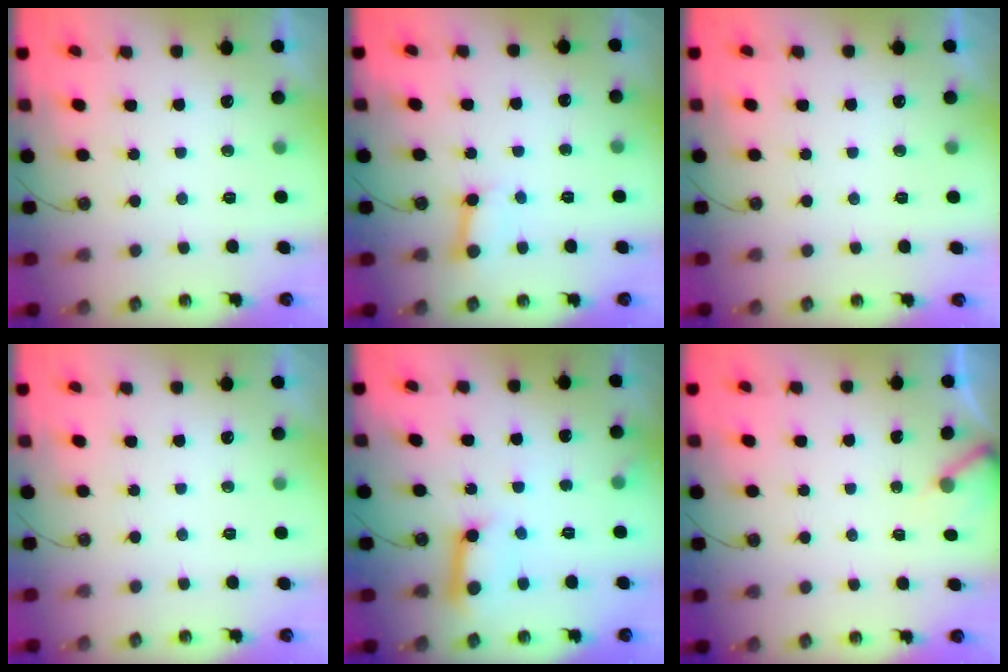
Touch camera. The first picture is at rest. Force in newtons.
{"total": 3.1, "press": 3.1, "slide": 0.1}
{"total": 0.0}
{"total": 0.0}
{"total": 12.3, "press": 12.3, "slide": 1.0}
{"total": 2.7, "press": 2.7, "slide": 0.2}